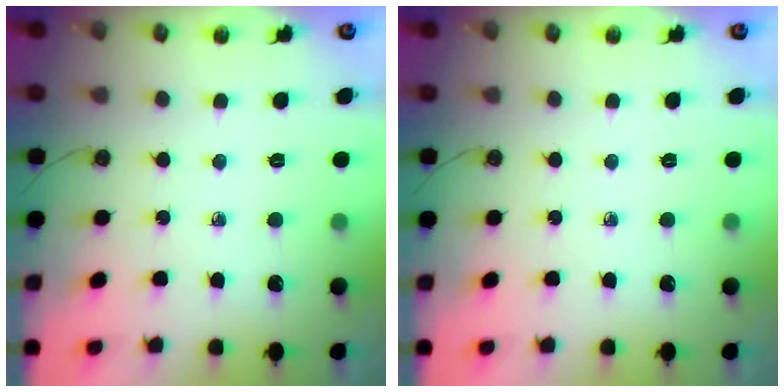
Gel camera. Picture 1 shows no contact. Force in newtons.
{"total": 0.0}